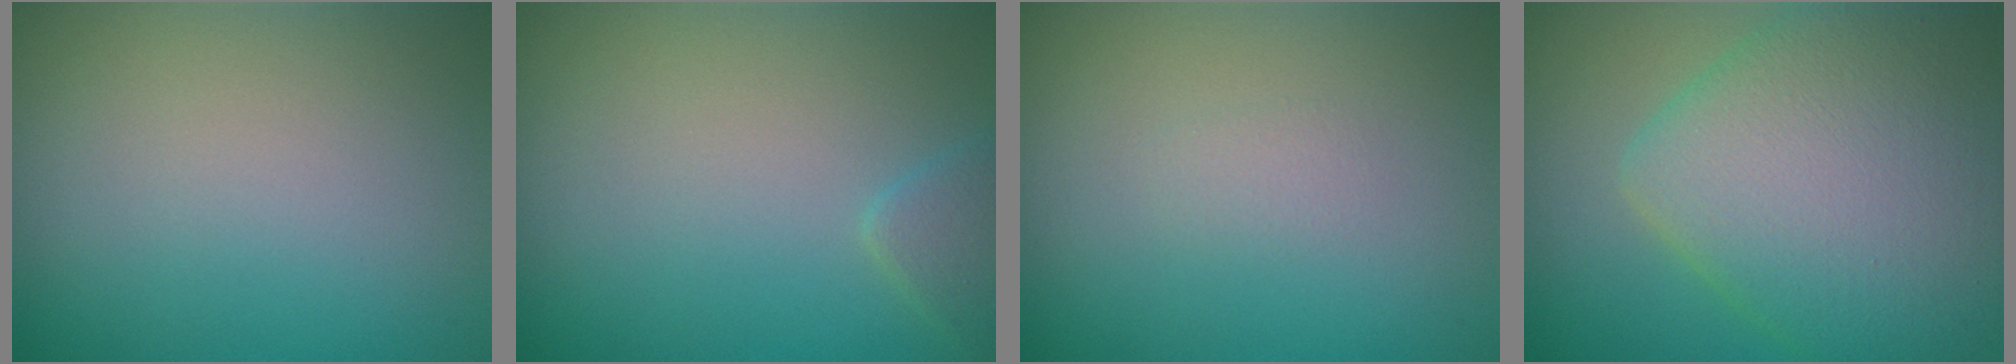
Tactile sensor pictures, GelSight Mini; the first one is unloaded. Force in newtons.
{"total": 1.4, "press": 1.4, "slide": 0.1}
{"total": 0.6, "press": 0.6, "slide": 0.1}
{"total": 10.1, "press": 10.1, "slide": 0.2}